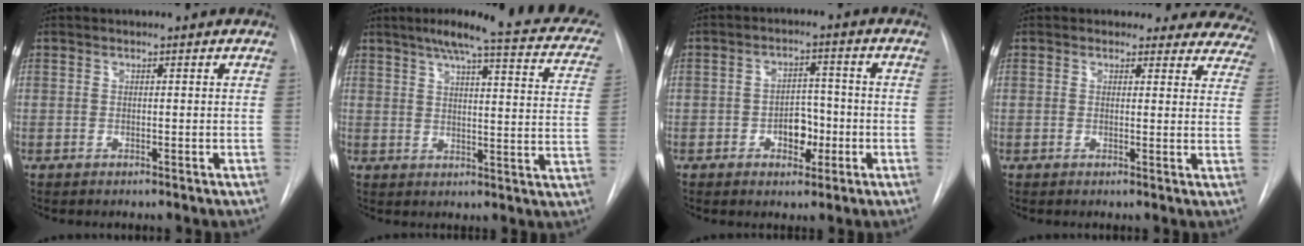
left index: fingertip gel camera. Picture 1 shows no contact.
{"total": 22.0, "force": [17.8, 2.8, 12.5], "torque": [-0.167, -0.007, 0.204]}
{"total": 5.0, "force": [-1.6, 3.1, 3.6], "torque": [-0.049, 0.010, -0.023]}
{"total": 13.9, "force": [12.7, 5.4, 1.3], "torque": [0.022, -0.037, 0.105]}